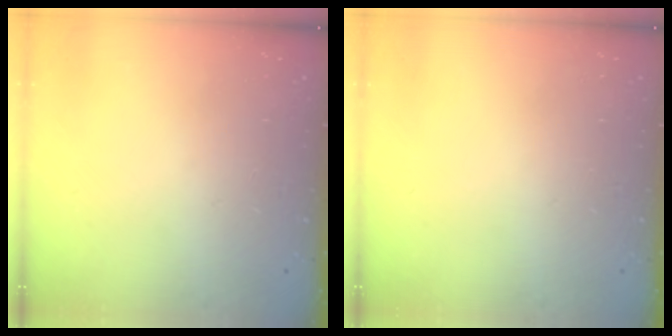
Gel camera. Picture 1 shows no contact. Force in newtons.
{"total": 0.0}